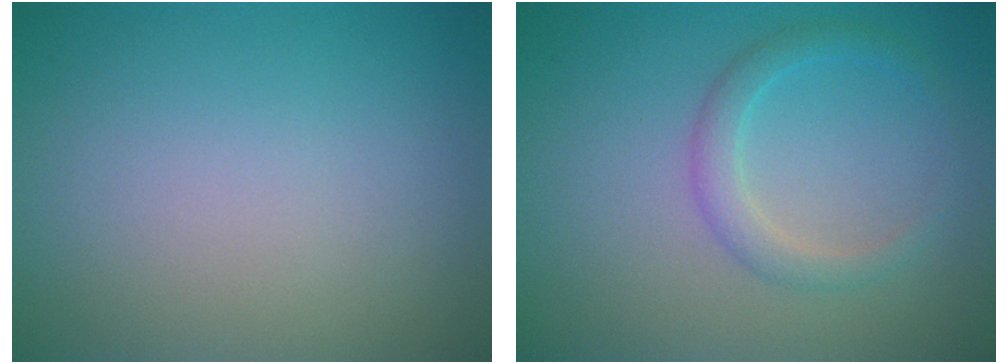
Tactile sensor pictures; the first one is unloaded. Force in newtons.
{"total": 2.1, "press": 2.1, "slide": 0.1}